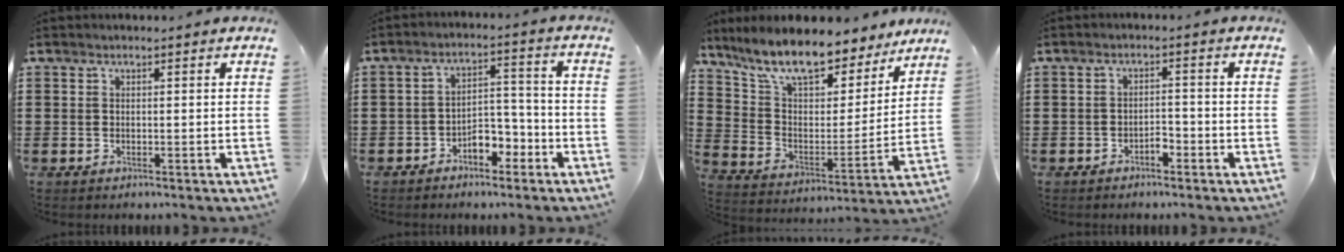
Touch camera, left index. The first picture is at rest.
{"total": 5.0, "force": [-3.5, 2.6, 2.4], "torque": [-0.043, 0.015, -0.067]}
{"total": 11.4, "force": [9.9, 2.7, 4.9], "torque": [-0.134, -0.061, 0.172]}
{"total": 2.2, "force": [-1.7, 0.8, 1.1], "torque": [-0.026, 0.003, -0.035]}